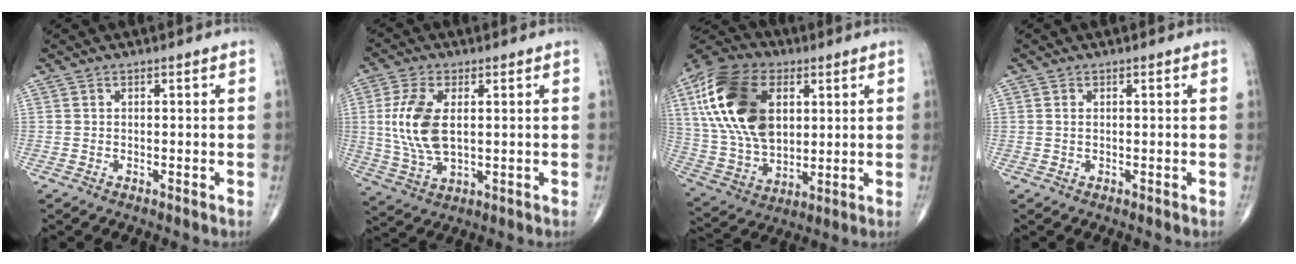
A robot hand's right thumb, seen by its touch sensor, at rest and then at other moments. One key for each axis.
{"total": 11.2, "fx": 1.5, "fy": 5.9, "fz": 9.5, "tx": -0.205, "ty": -0.008, "tz": 0.035}
{"total": 23.0, "fx": 6.3, "fy": 14.3, "fz": 16.9, "tx": -0.329, "ty": -0.010, "tz": 0.115}
{"total": 0.6, "fx": 0.2, "fy": 0.3, "fz": 0.5, "tx": -0.012, "ty": 0.004, "tz": 0.005}